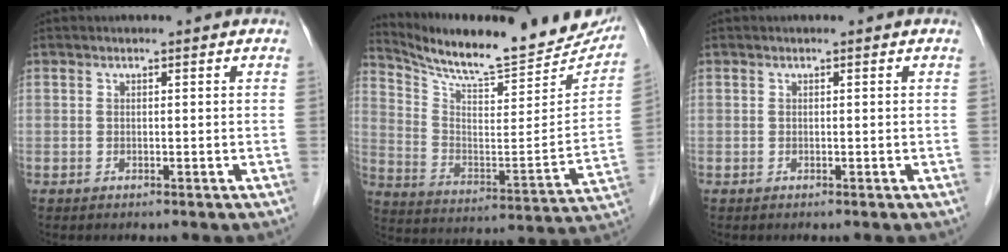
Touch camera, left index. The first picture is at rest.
{"total": 23.9, "force": [21.8, 4.0, 8.8], "torque": [-0.143, -0.060, 0.310]}
{"total": 0.0}